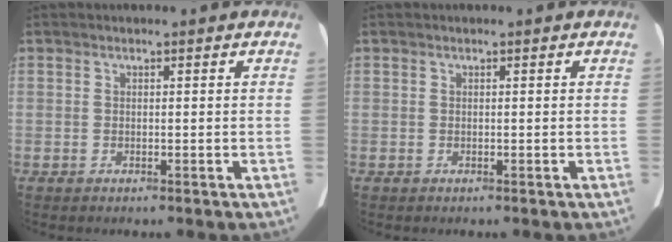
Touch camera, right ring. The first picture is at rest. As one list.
[{"total": 0.0}]